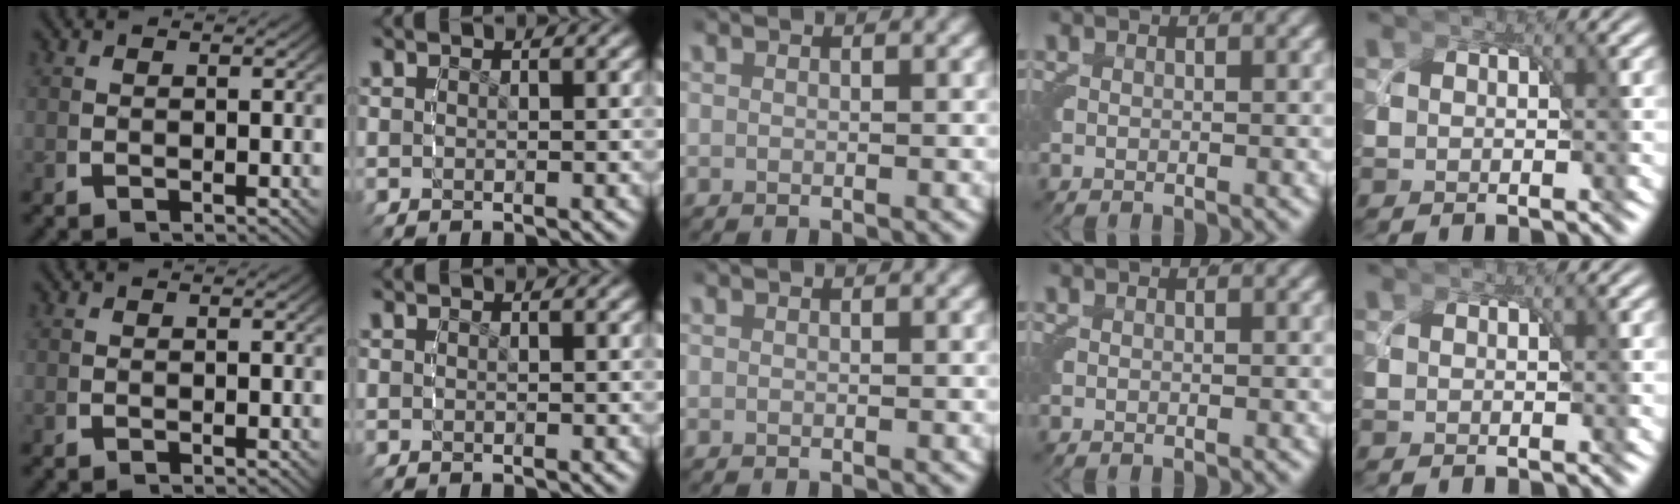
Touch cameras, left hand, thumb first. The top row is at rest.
{}